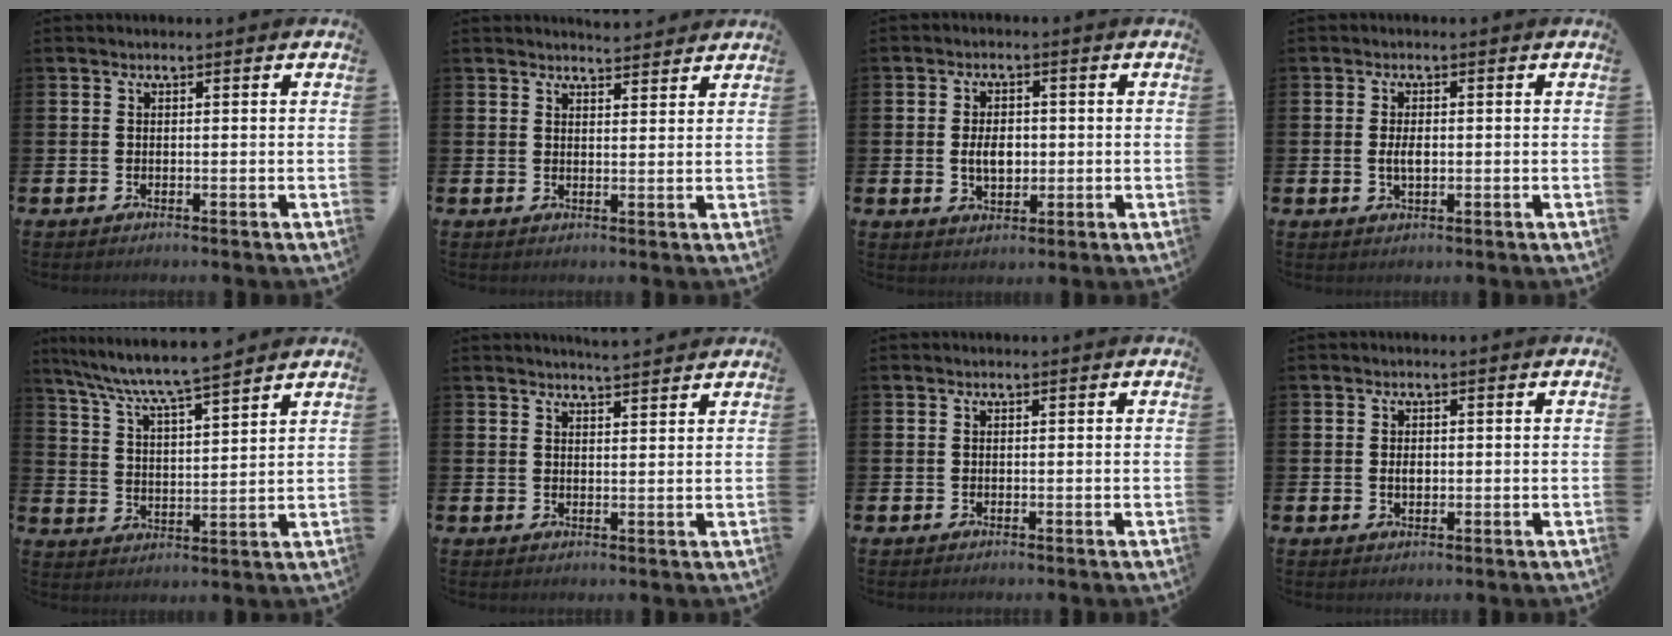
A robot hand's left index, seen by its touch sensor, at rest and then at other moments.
{"total": 3.5, "force": [3.5, 0.1, -0.2], "torque": [0.005, -0.023, 0.062]}
{"total": 4.0, "force": [-0.1, 2.6, 3.0], "torque": [-0.044, 0.003, -0.007]}
{"total": 2.3, "force": [-0.1, 1.2, 2.0], "torque": [-0.031, 0.001, -0.005]}
{"total": 7.4, "force": [7.0, 0.2, 2.4], "torque": [-0.079, -0.043, 0.123]}
{"total": 3.4, "force": [3.4, -0.3, 0.1], "torque": [-0.007, -0.018, 0.061]}
{"total": 0.0}
{"total": 1.5, "force": [0.1, 0.9, 1.2], "torque": [-0.016, 0.003, -0.003]}